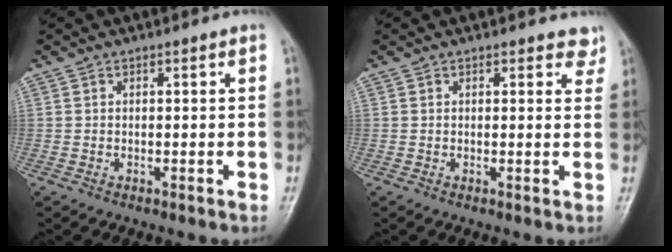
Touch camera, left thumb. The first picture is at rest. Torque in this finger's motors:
{"motor_torque": [-0.08, -0.01, -0.36, -0.18, 0.04]}